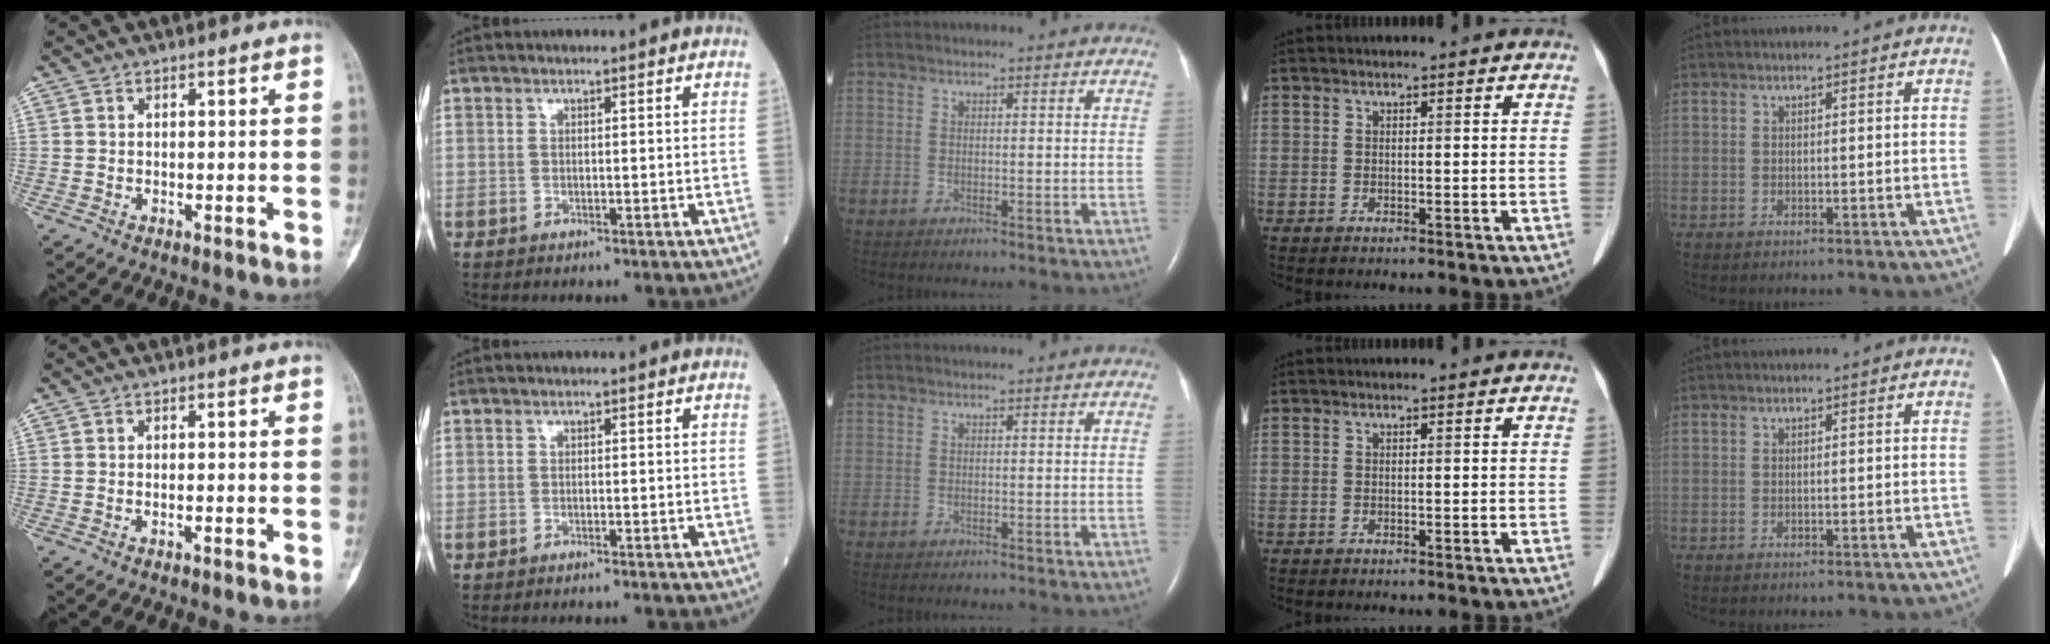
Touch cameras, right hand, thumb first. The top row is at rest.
{"thumb": {"total": 0.7, "force": [-0.3, 0.2, 0.6], "torque": [-0.014, 0.005, -0.003]}, "index": {"total": 1.5, "force": [-1.4, 0.0, 0.6], "torque": [-0.009, -0.001, -0.016]}}